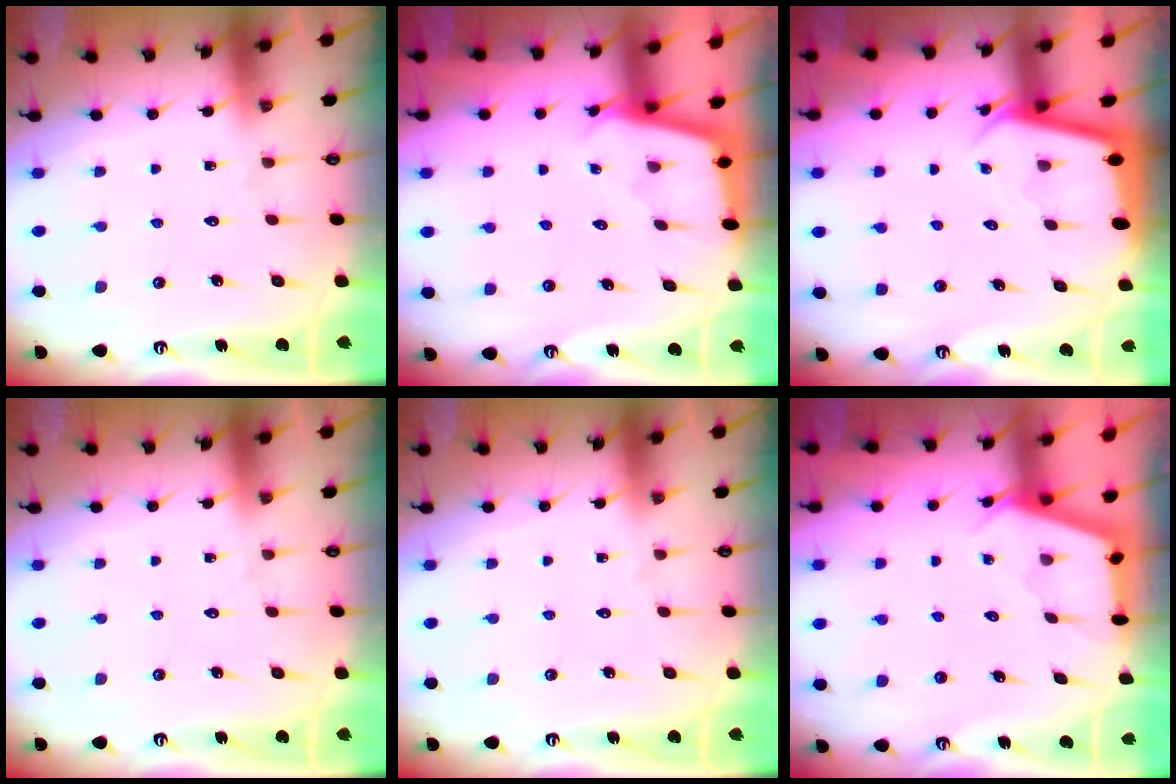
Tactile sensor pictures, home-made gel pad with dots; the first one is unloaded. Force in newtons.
{"total": 2.4, "press": 2.4, "slide": 0.2}
{"total": 2.3, "press": 2.3, "slide": 0.1}
{"total": 0.0}
{"total": 0.0}
{"total": 2.8, "press": 2.8, "slide": 0.3}